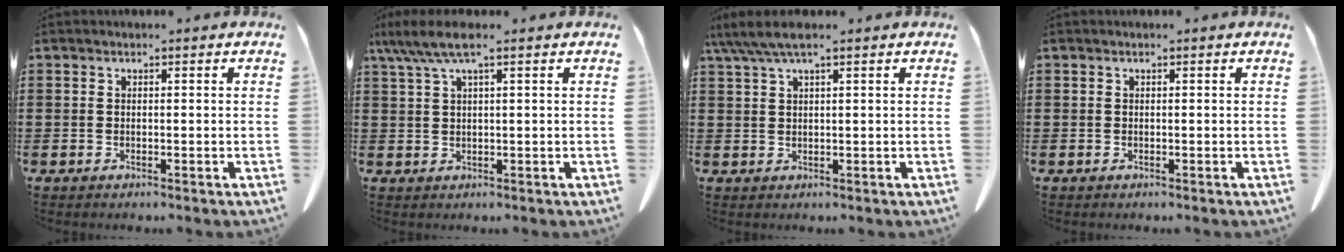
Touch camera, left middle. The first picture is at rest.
{"total": 4.8, "force": [2.5, 0.6, 4.0], "torque": [-0.097, -0.005, 0.041]}
{"total": 4.1, "force": [2.7, 0.3, 3.0], "torque": [-0.062, -0.005, 0.051]}
{"total": 0.0}